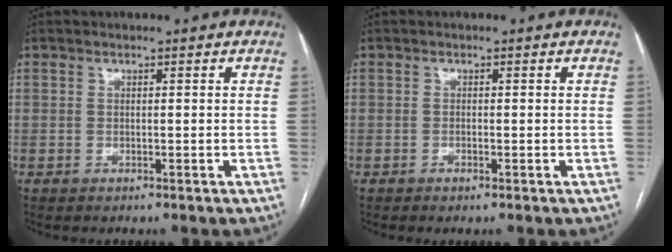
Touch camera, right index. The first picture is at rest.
{"total": 0.5, "force": [-0.4, 0.1, 0.4], "torque": [-0.008, 0.000, -0.006]}